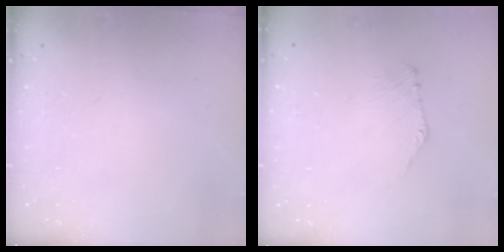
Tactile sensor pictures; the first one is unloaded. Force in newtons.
{"total": 0.0}